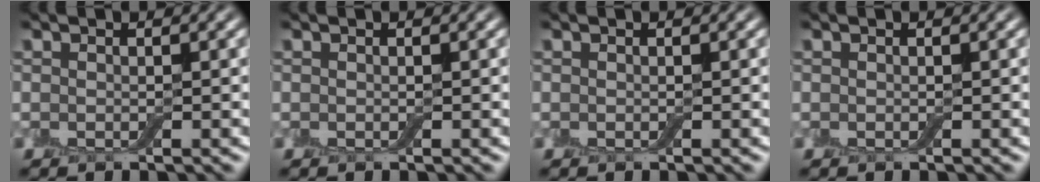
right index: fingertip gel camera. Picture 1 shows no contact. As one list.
[{"total": 0.0}, {"total": 0.0}, {"total": 0.0}]